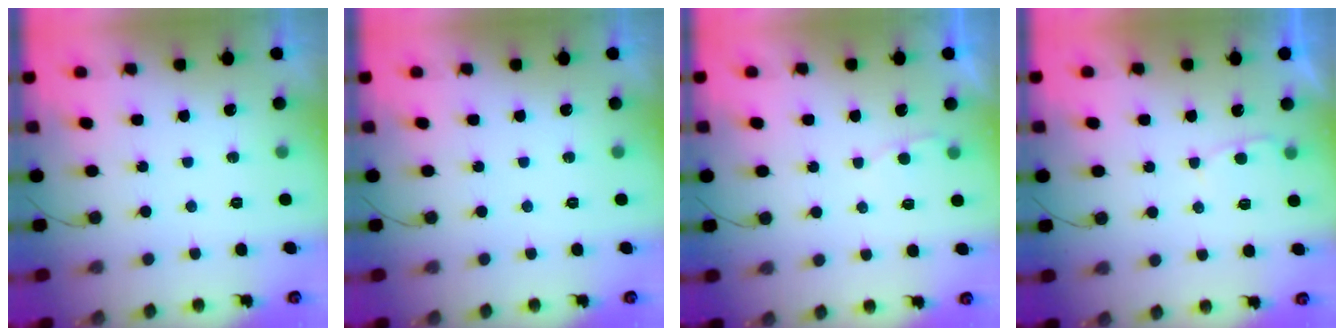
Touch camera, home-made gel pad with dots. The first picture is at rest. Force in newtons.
{"total": 0.0}
{"total": 2.3, "press": 2.3, "slide": 0.3}
{"total": 2.7, "press": 2.7, "slide": 0.4}